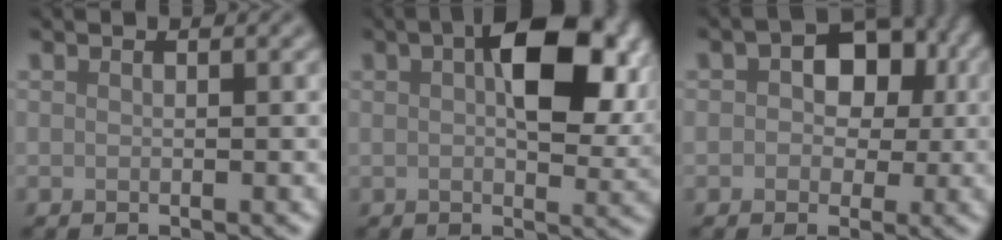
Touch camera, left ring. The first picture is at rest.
{"total": 10.2, "force": [2.8, 4.7, 8.6], "torque": [-0.127, 0.014, 0.038]}
{"total": 6.3, "force": [1.0, 4.7, 4.2], "torque": [-0.030, 0.012, -0.007]}